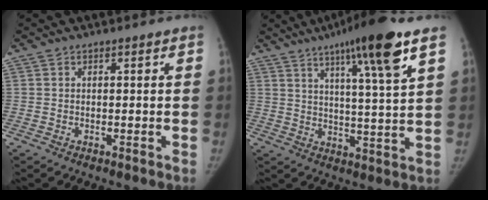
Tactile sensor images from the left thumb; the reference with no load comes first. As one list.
[{"total": 15.7, "force": [9.1, 1.2, 12.7], "torque": [-0.193, -0.036, 0.139]}]